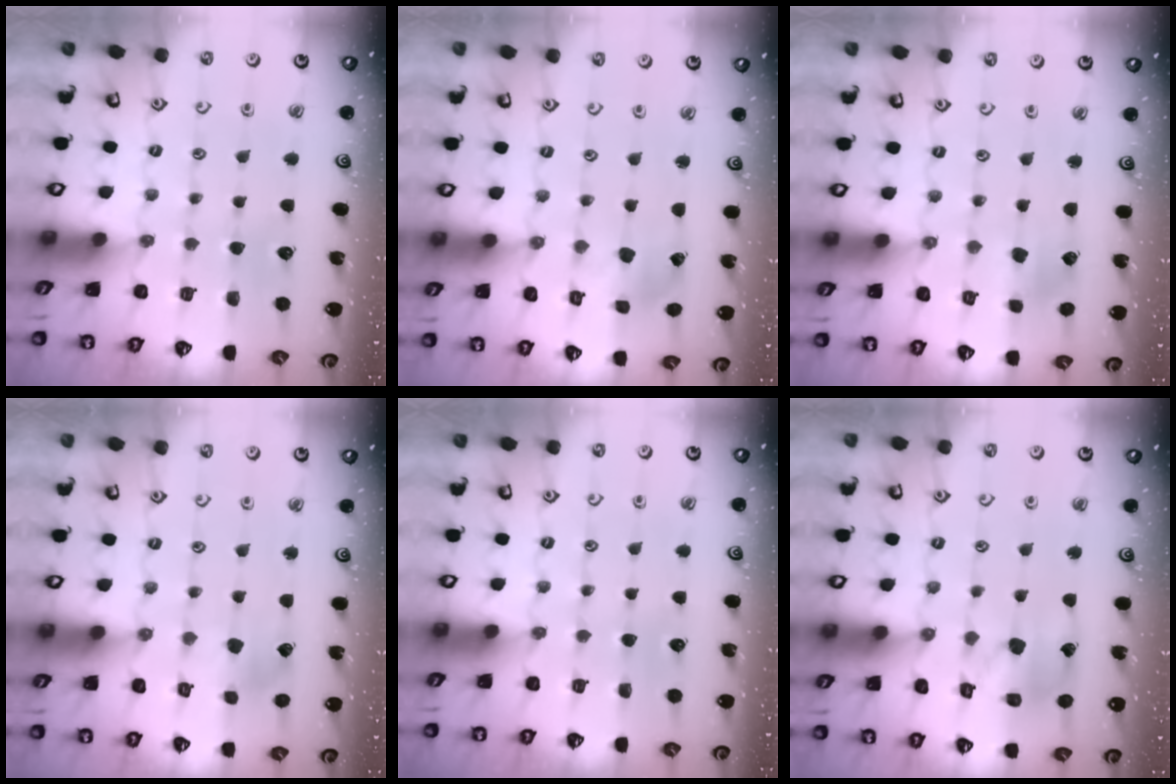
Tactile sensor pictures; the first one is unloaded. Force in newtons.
{"total": 1.5, "press": 1.5, "slide": 0.3}
{"total": 2.7, "press": 2.6, "slide": 0.4}
{"total": 2.7, "press": 2.6, "slide": 0.7}
{"total": 0.0}
{"total": 12.7, "press": 12.5, "slide": 1.8}